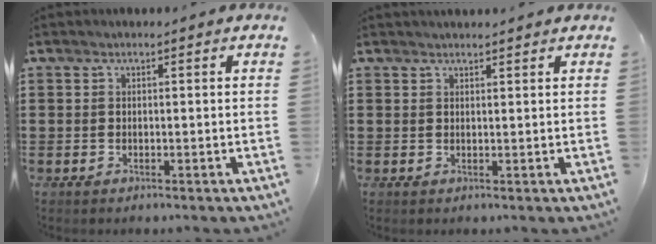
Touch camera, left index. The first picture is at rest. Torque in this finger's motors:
{"motor_torque": [0.07, 0.06, 0.20, 0.02]}